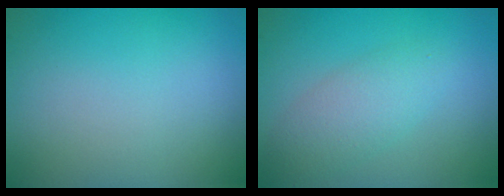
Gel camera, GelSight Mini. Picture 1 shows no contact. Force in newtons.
{"total": 2.9, "press": 2.9, "slide": 0.1}